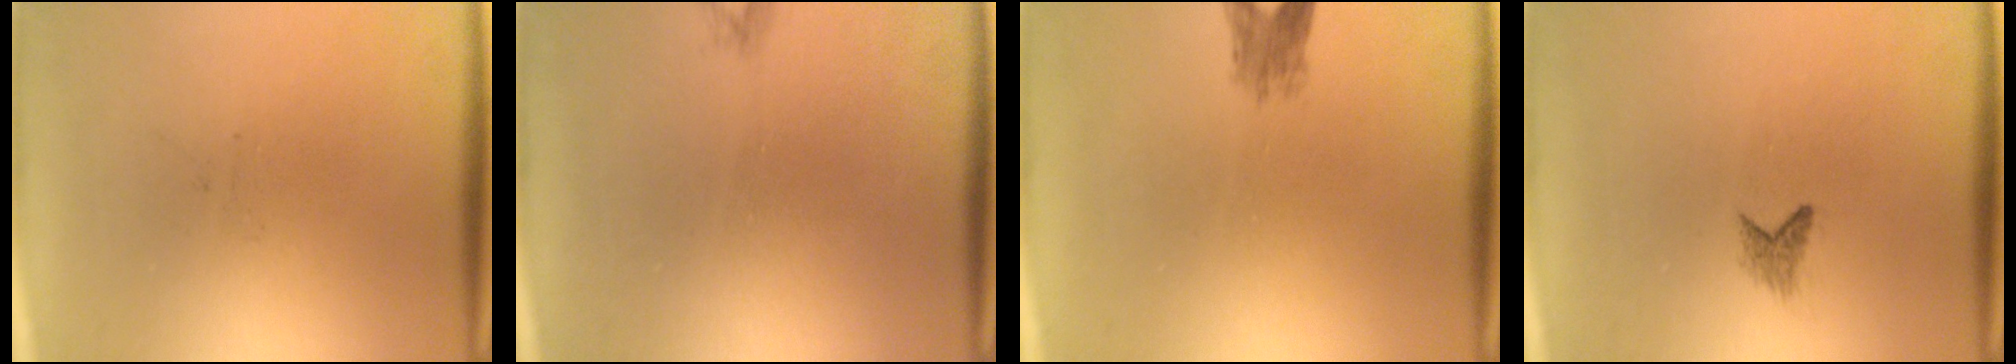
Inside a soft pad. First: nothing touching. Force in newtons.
{"total": 0.6}
{"total": 2.5}
{"total": 1.2}